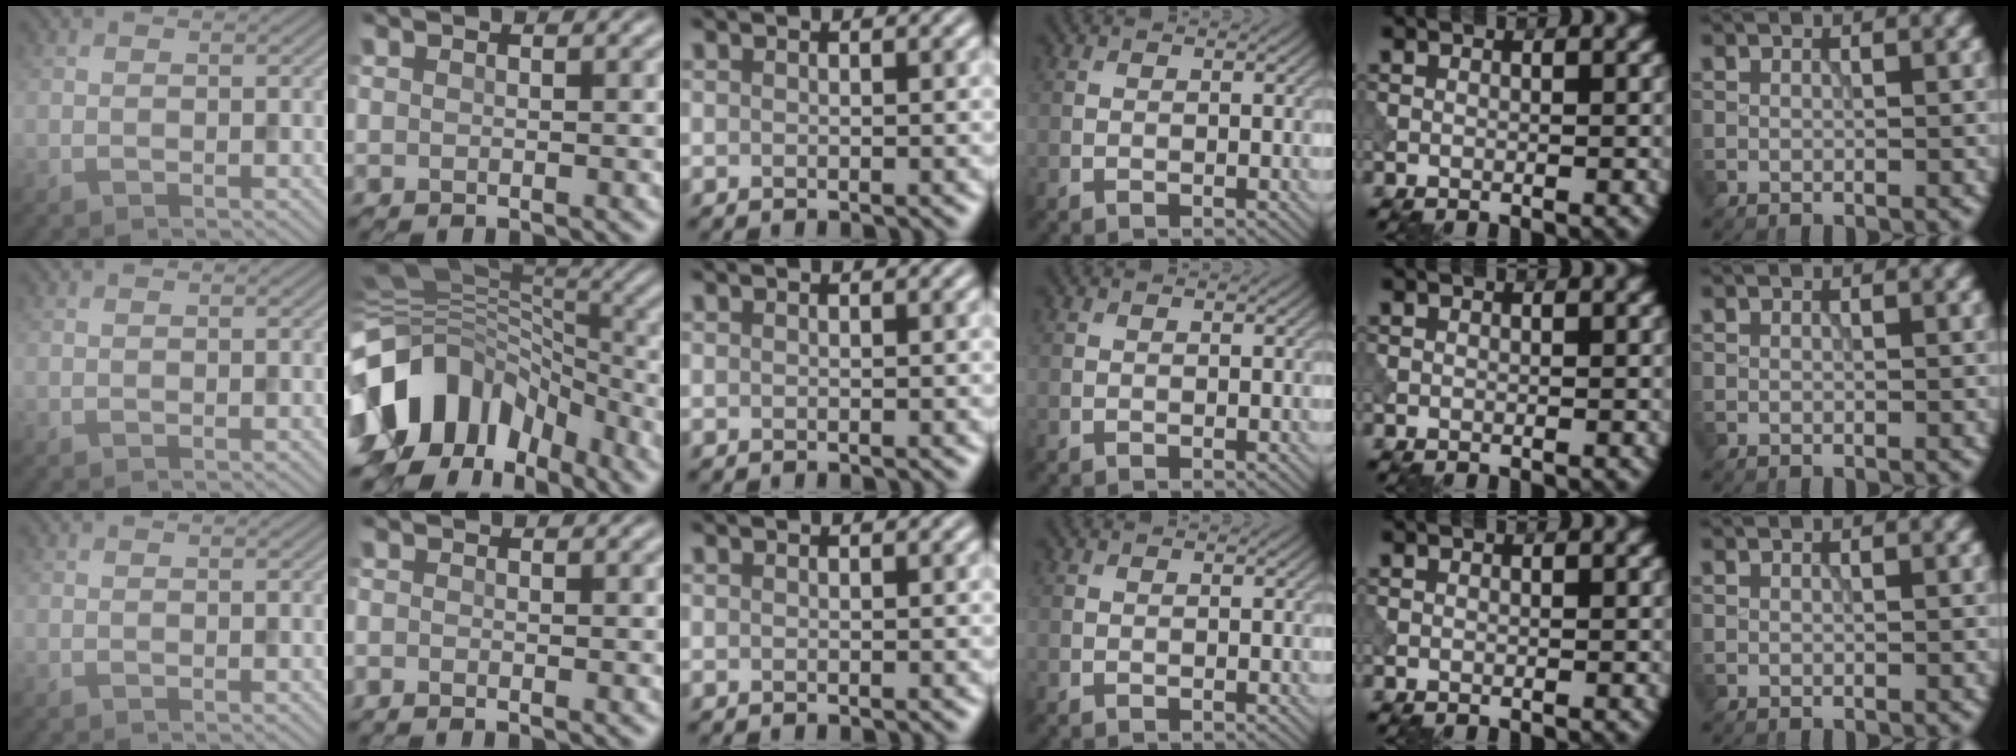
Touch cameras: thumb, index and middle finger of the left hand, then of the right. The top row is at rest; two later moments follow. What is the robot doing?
{"motion": "press", "object": "tv remote"}